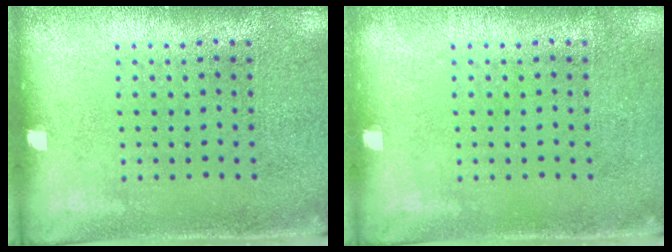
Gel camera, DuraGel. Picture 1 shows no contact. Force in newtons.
{"total": 0.0}